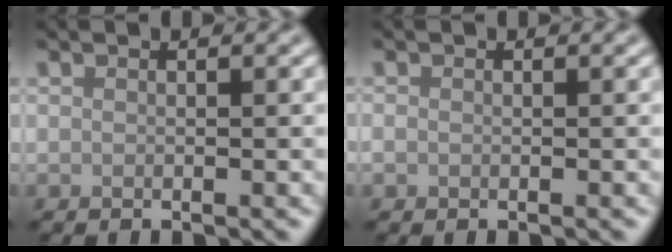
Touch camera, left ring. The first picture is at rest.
{"total": 0.6, "force": [-0.1, 0.5, 0.2], "torque": [-0.003, -0.004, -0.003]}